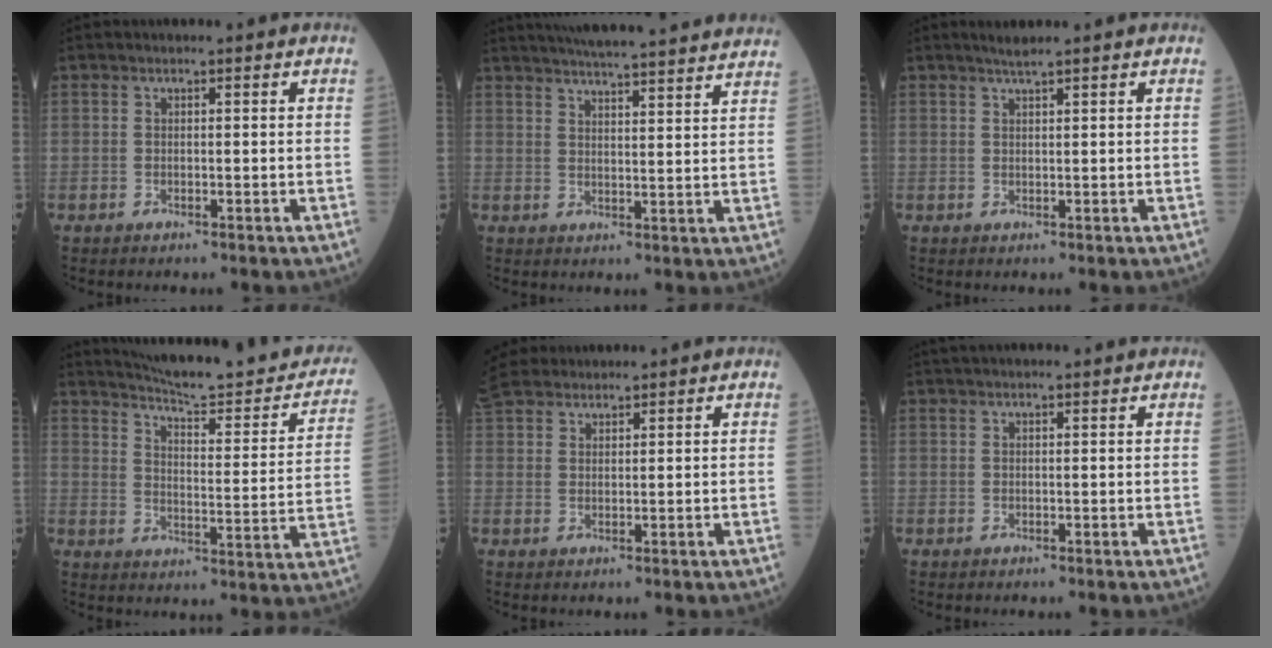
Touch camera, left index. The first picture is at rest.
{"total": 22.0, "force": [20.4, 0.5, 8.2], "torque": [-0.126, -0.005, 0.261]}
{"total": 1.8, "force": [1.6, -0.3, 0.8], "torque": [-0.016, 0.003, 0.032]}
{"total": 22.0, "force": [19.9, 2.7, 9.0], "torque": [-0.119, -0.052, 0.250]}
{"total": 7.8, "force": [7.1, 2.4, 2.2], "torque": [-0.056, 0.030, 0.144]}
{"total": 6.1, "force": [5.5, 0.5, 2.5], "torque": [-0.033, 0.035, 0.078]}